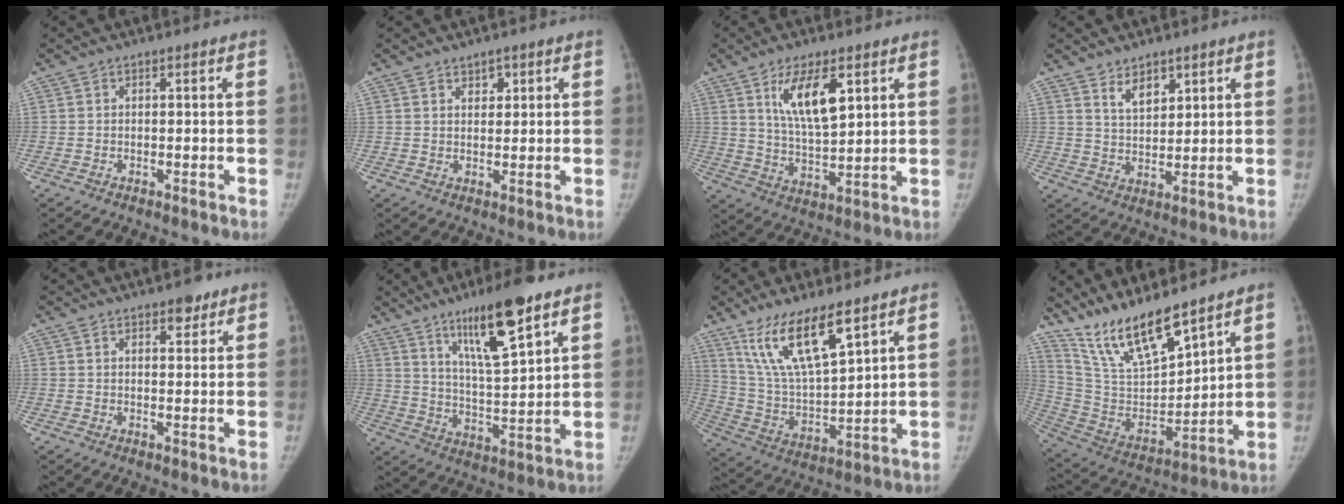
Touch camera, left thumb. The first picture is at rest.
{"total": 2.3, "force": [1.4, 1.4, 1.1], "torque": [-0.003, -0.009, 0.024]}
{"total": 10.8, "force": [4.9, 4.0, 8.7], "torque": [-0.140, -0.030, 0.098]}
{"total": 5.3, "force": [3.5, 2.7, 3.0], "torque": [-0.031, -0.030, 0.068]}
{"total": 3.4, "force": [2.3, 1.6, 2.0], "torque": [-0.011, -0.012, 0.033]}
{"total": 15.4, "force": [9.1, 2.9, 12.0], "torque": [-0.191, -0.050, 0.162]}
{"total": 15.4, "force": [9.8, 4.2, 11.1], "torque": [-0.196, -0.048, 0.203]}
{"total": 16.9, "force": [13.7, 3.8, 9.0], "torque": [-0.142, -0.073, 0.274]}